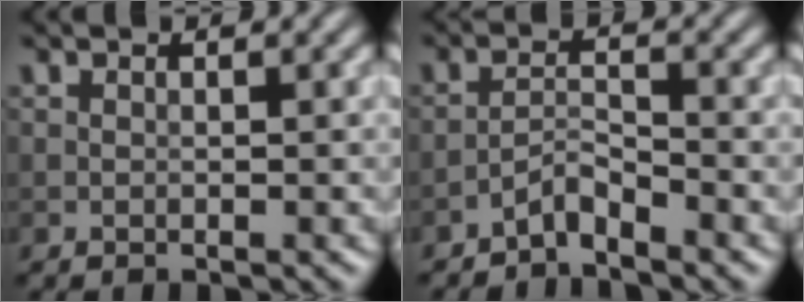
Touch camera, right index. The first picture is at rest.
{"total": 2.0, "force": [-1.9, 0.2, 0.8], "torque": [-0.015, 0.010, -0.040]}